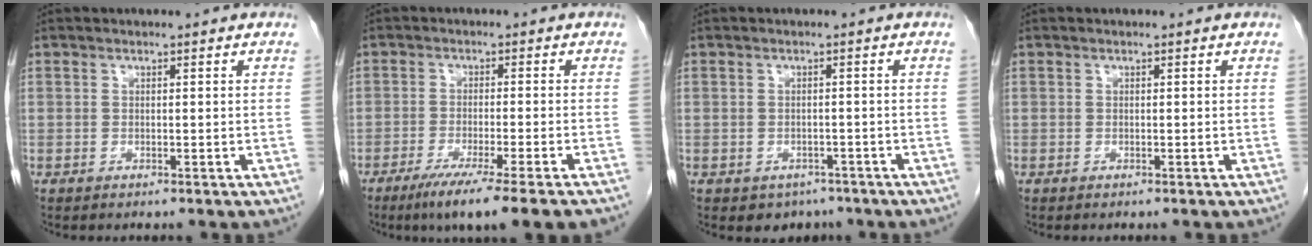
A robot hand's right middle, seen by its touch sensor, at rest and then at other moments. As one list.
[{"total": 10.5, "force": [-7.8, -0.8, 7.1], "torque": [-0.094, -0.027, -0.115]}, {"total": 3.3, "force": [-2.3, 2.3, 0.5], "torque": [-0.004, 0.007, -0.026]}, {"total": 0.0}]